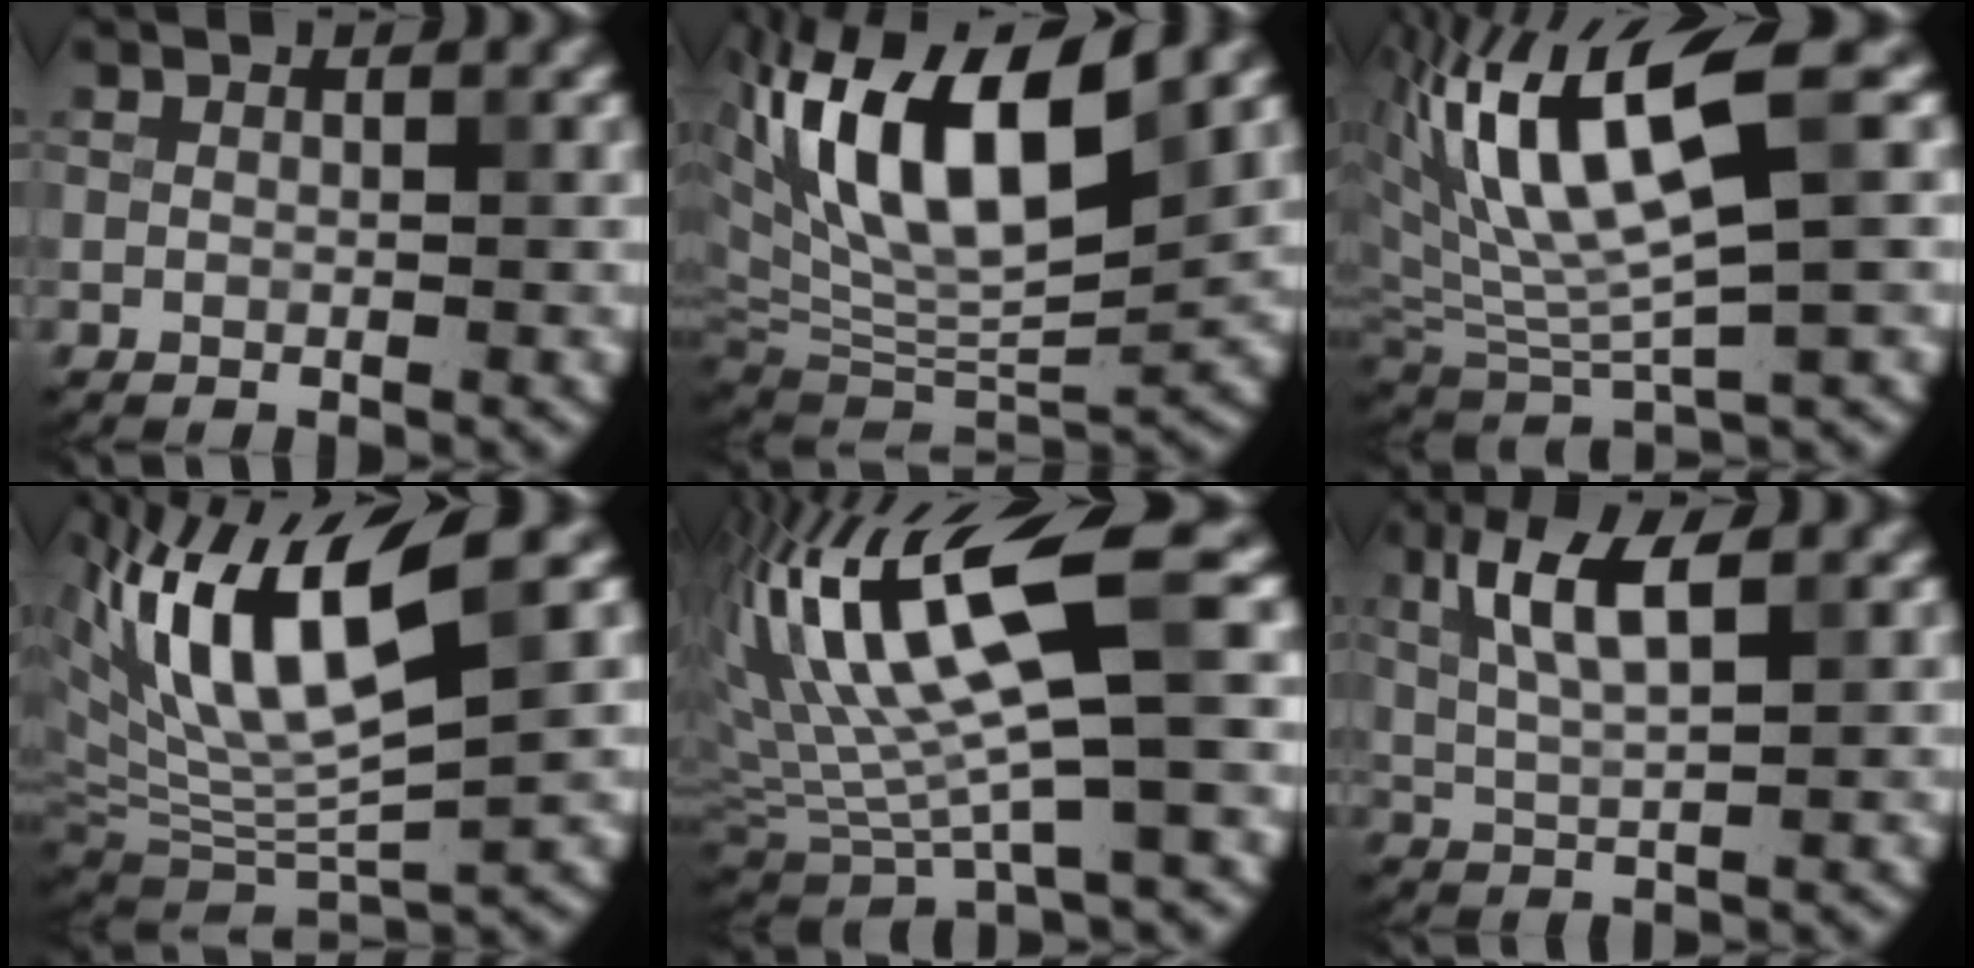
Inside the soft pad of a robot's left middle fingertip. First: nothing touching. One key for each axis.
{"total": 13.5, "fx": 5.0, "fy": 5.4, "fz": 11.4, "tx": -0.196, "ty": 0.013, "tz": 0.089}
{"total": 10.0, "fx": 4.0, "fy": 2.8, "fz": 8.8, "tx": -0.171, "ty": 0.009, "tz": 0.081}
{"total": 10.3, "fx": 4.8, "fy": 2.9, "fz": 8.7, "tx": -0.164, "ty": 0.002, "tz": 0.093}
{"total": 13.0, "fx": 4.2, "fy": 3.1, "fz": 11.9, "tx": -0.220, "ty": 0.013, "tz": 0.081}
{"total": 4.9, "fx": 1.9, "fy": 1.4, "fz": 4.3, "tx": -0.092, "ty": 0.004, "tz": 0.036}